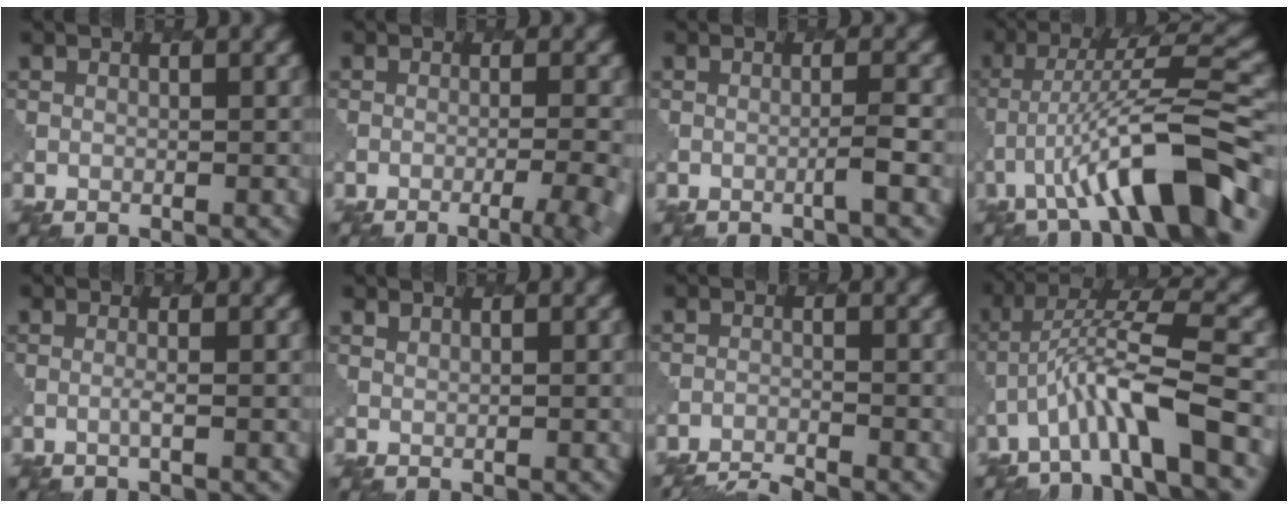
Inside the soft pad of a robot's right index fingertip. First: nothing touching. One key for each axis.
{"total": 4.7, "fx": -2.2, "fy": 1.2, "fz": 4.0, "tx": -0.042, "ty": 0.003, "tz": -0.030}
{"total": 1.4, "fx": -0.2, "fy": -0.1, "fz": 1.4, "tx": -0.016, "ty": 0.006, "tz": -0.015}
{"total": 9.7, "fx": -4.8, "fy": 1.6, "fz": 8.3, "tx": -0.132, "ty": 0.022, "tz": -0.073}
{"total": 0.7, "fx": 0.3, "fy": 0.0, "fz": 0.6, "tx": -0.011, "ty": 0.003, "tz": -0.002}
{"total": 1.0, "fx": 1.0, "fy": 0.0, "fz": 0.1, "tx": -0.005, "ty": -0.002, "tz": 0.018}
{"total": 4.9, "fx": -4.7, "fy": 0.6, "fz": 0.9, "tx": -0.020, "ty": -0.017, "tz": -0.073}
{"total": 6.7, "fx": -2.8, "fy": 1.1, "fz": 6.0, "tx": -0.114, "ty": 0.016, "tz": -0.054}